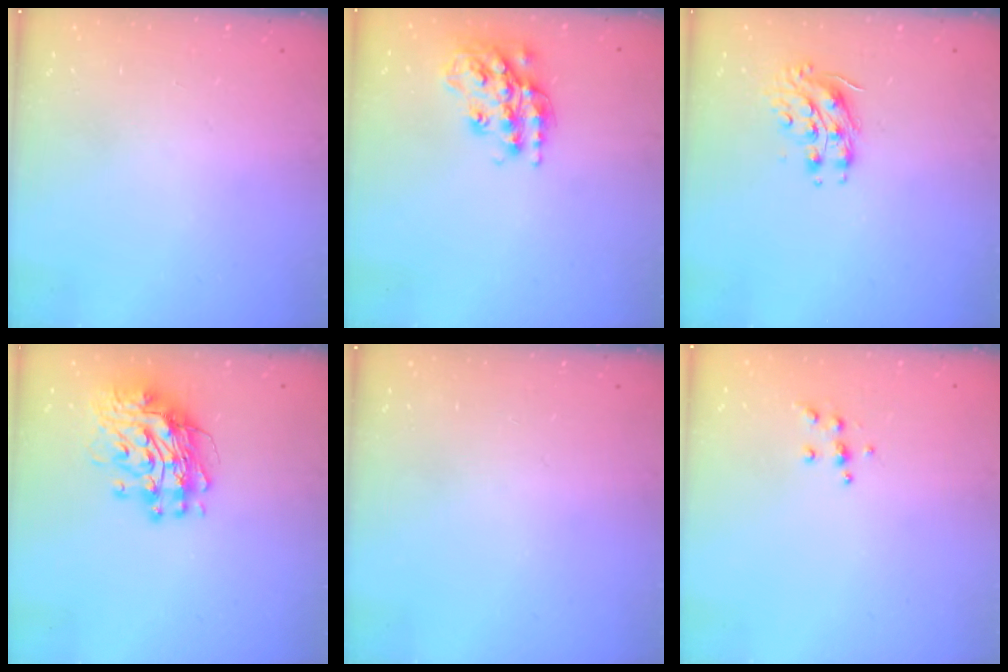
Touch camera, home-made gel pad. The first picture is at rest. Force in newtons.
{"total": 17.5, "press": 17.5, "slide": 1.3}
{"total": 8.7, "press": 8.7, "slide": 0.5}
{"total": 11.7, "press": 11.7, "slide": 1.1}
{"total": 0.0}
{"total": 5.2, "press": 5.2, "slide": 0.6}